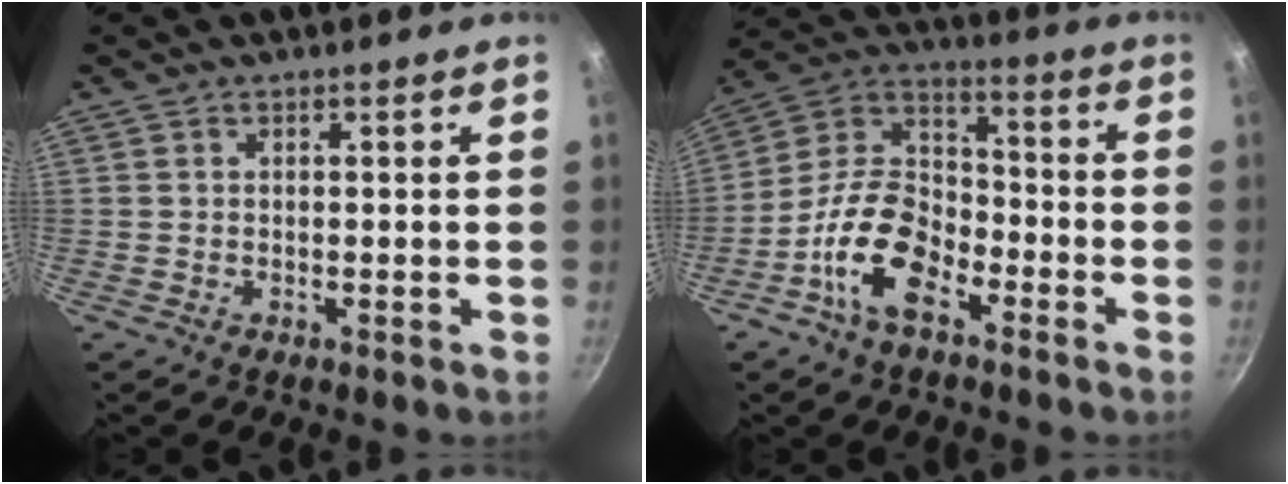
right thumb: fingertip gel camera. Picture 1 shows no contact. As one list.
[{"total": 15.0, "force": [-7.3, 8.3, 10.1], "torque": [-0.169, 0.061, -0.159]}]